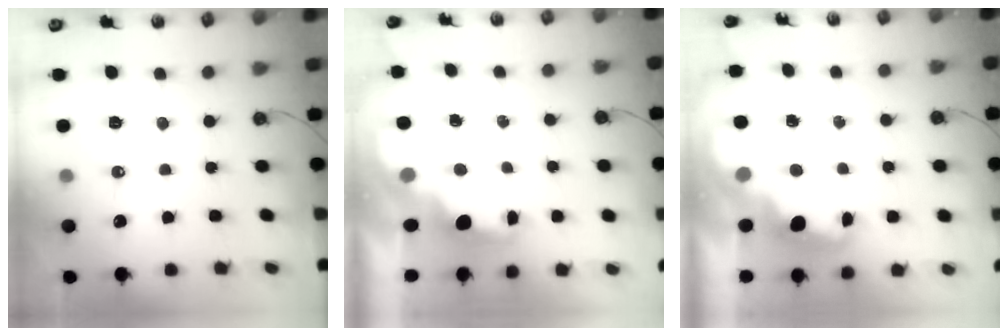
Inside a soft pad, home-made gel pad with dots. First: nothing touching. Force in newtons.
{"total": 2.2, "press": 2.1, "slide": 0.8}
{"total": 2.8, "press": 2.7, "slide": 0.7}